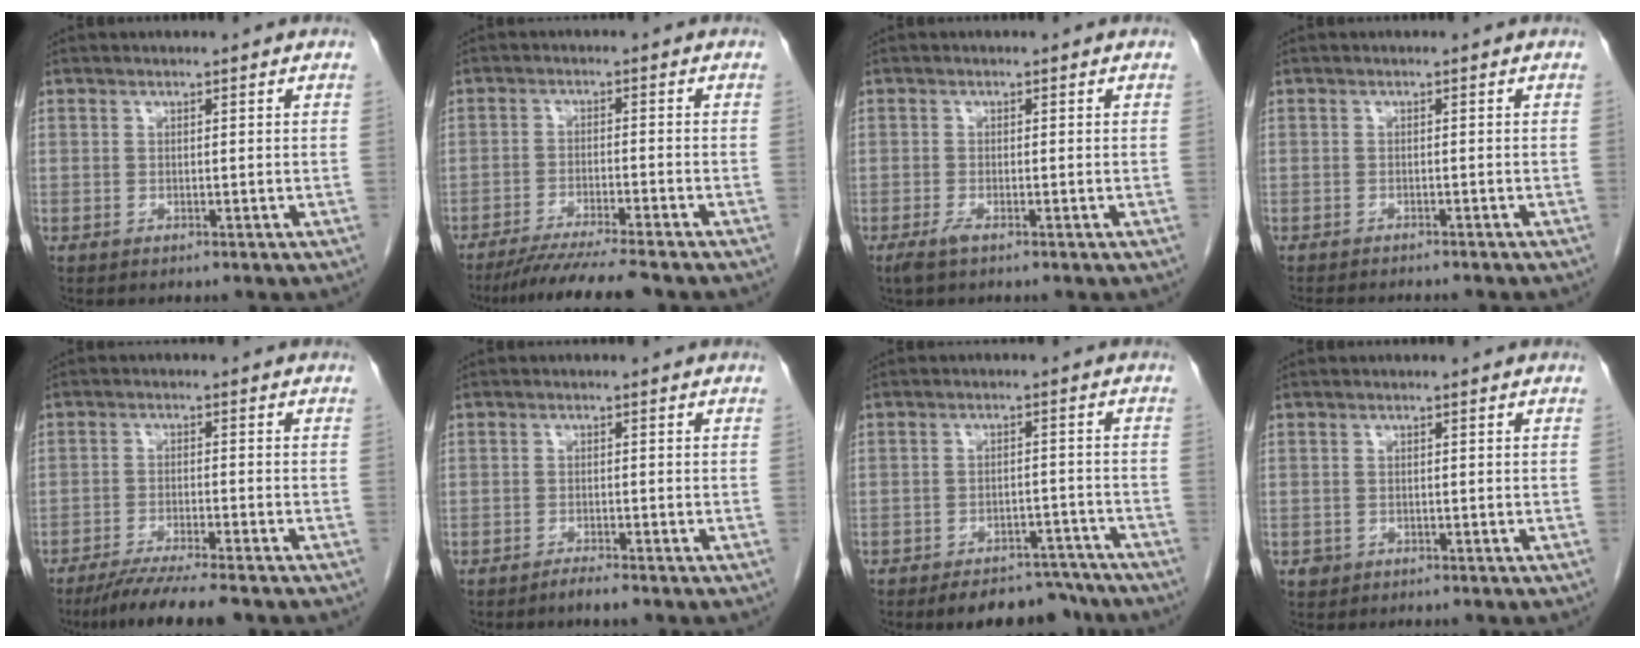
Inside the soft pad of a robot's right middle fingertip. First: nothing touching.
{"total": 9.2, "force": [-8.0, -0.7, 4.6], "torque": [-0.060, -0.028, -0.128]}
{"total": 1.6, "force": [-1.0, 0.2, 1.1], "torque": [-0.028, -0.004, -0.021]}
{"total": 7.2, "force": [-6.4, 1.2, 2.9], "torque": [-0.033, -0.006, -0.083]}
{"total": 8.3, "force": [-6.9, 0.0, 4.7], "torque": [-0.071, -0.022, -0.112]}
{"total": 1.7, "force": [-1.5, 0.1, 0.8], "torque": [-0.018, -0.002, -0.025]}
{"total": 9.3, "force": [-8.1, 3.7, 2.7], "torque": [-0.013, 0.012, -0.108]}
{"total": 1.0, "force": [-0.5, 0.8, 0.1], "torque": [-0.002, 0.004, -0.005]}